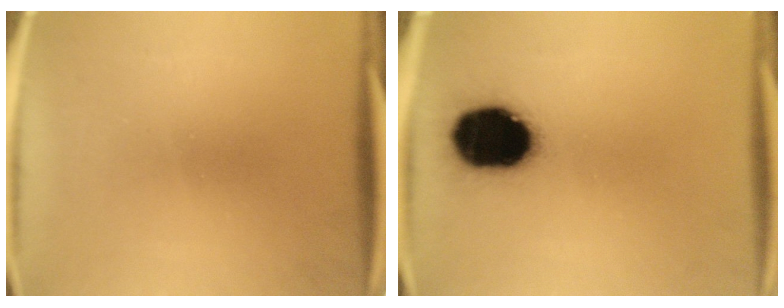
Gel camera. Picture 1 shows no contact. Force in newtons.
{"total": 19.2}